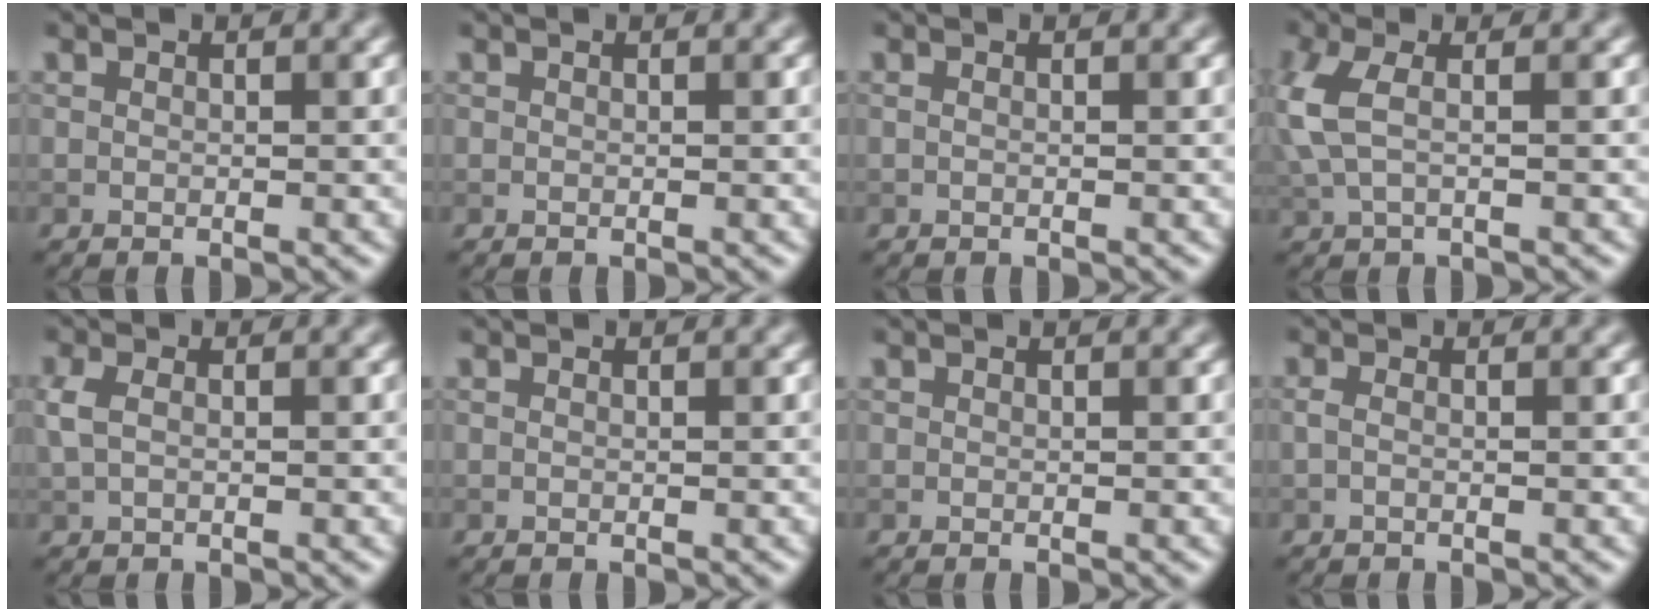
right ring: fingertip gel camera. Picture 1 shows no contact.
{"total": 0.0}
{"total": 0.6, "force": [0.2, 0.3, 0.5], "torque": [-0.009, -0.006, -0.002]}
{"total": 3.6, "force": [0.3, 1.4, 3.3], "torque": [-0.089, 0.005, 0.003]}
{"total": 1.9, "force": [0.2, 1.0, 1.6], "torque": [-0.040, 0.006, 0.000]}
{"total": 0.0}
{"total": 0.0}
{"total": 0.9, "force": [-0.1, 0.3, 0.8], "torque": [-0.018, -0.004, -0.005]}